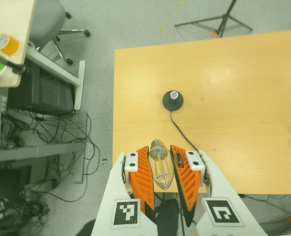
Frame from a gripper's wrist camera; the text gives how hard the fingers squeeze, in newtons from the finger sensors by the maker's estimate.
{"total": 22.7, "left": 24.5, "right": 20.9}